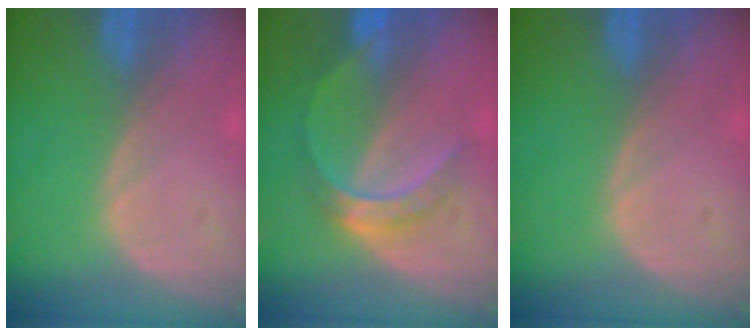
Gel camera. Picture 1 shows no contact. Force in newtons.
{"total": 5.4, "press": 5.3, "slide": 0.6}
{"total": 0.0}